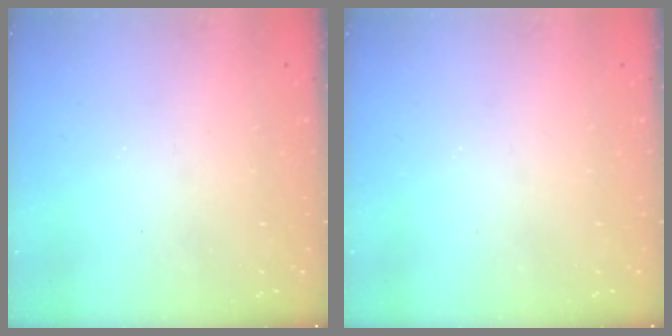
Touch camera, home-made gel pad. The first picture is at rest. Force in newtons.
{"total": 0.0}